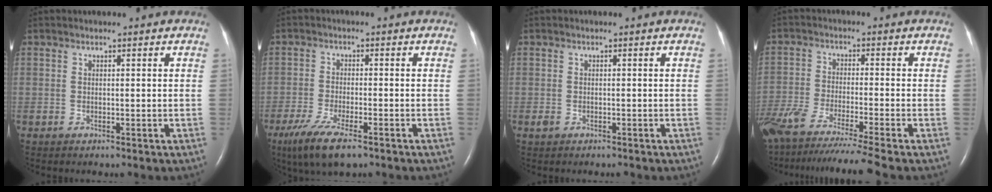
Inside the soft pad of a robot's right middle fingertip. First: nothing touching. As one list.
[{"total": 8.8, "force": [-5.8, 1.9, 6.3], "torque": [-0.121, -0.023, -0.096]}, {"total": 1.3, "force": [-0.8, 0.7, 0.7], "torque": [-0.022, -0.001, -0.009]}, {"total": 16.6, "force": [-14.0, -1.5, 8.8], "torque": [-0.157, -0.063, -0.233]}]